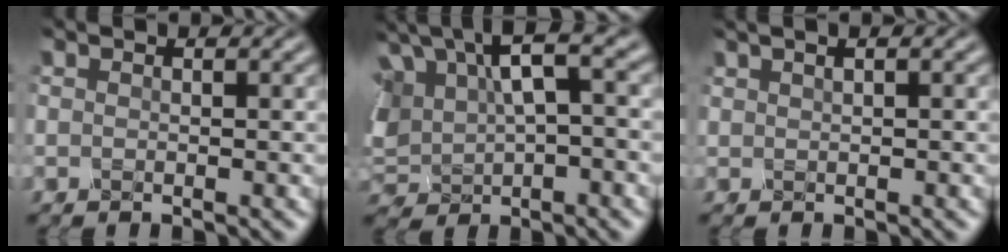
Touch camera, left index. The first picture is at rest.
{"total": 8.9, "force": [3.2, 4.3, 7.1], "torque": [-0.173, 0.027, 0.057]}
{"total": 0.8, "force": [0.4, 0.2, 0.6], "torque": [-0.012, 0.004, 0.010]}